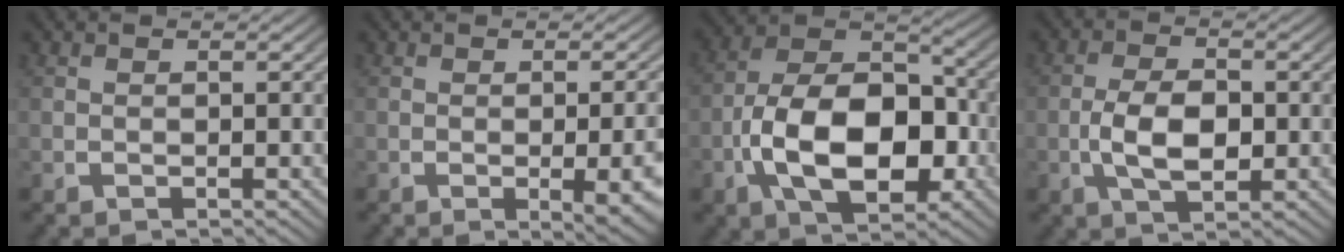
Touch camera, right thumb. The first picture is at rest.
{"total": 4.4, "force": [-1.1, 1.2, 4.0], "torque": [-0.057, -0.008, -0.009]}
{"total": 13.2, "force": [-2.4, 8.2, 10.1], "torque": [-0.208, -0.039, -0.024]}
{"total": 5.8, "force": [-0.5, 3.5, 4.6], "torque": [-0.103, -0.019, 0.000]}